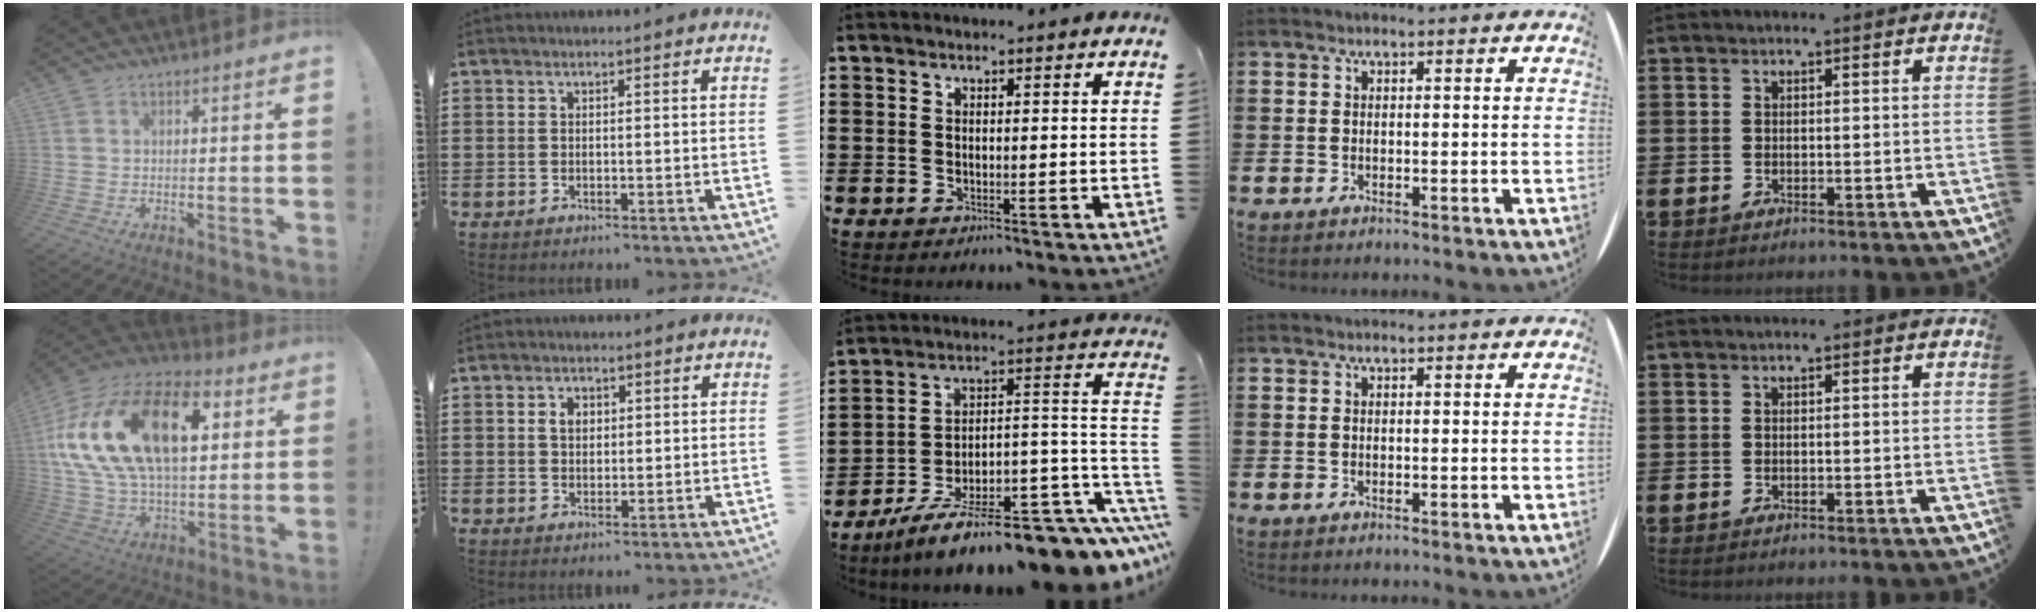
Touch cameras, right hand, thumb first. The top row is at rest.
{"thumb": {"total": 26.6, "force": [8.0, 15.4, 20.2], "torque": [-0.369, -0.026, 0.135]}, "index": {"total": 2.2, "force": [0.7, 1.5, 1.4], "torque": [-0.033, 0.010, 0.012]}, "middle": {"total": 10.9, "force": [-7.5, 2.0, 7.6], "torque": [-0.118, 0.007, -0.124]}}